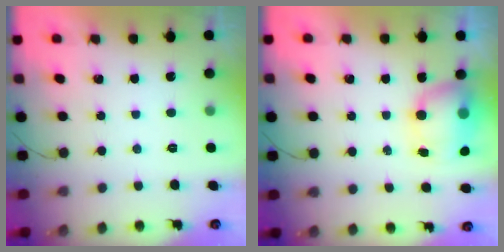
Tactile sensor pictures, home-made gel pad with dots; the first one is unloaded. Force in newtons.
{"total": 7.5, "press": 7.3, "slide": 1.7}